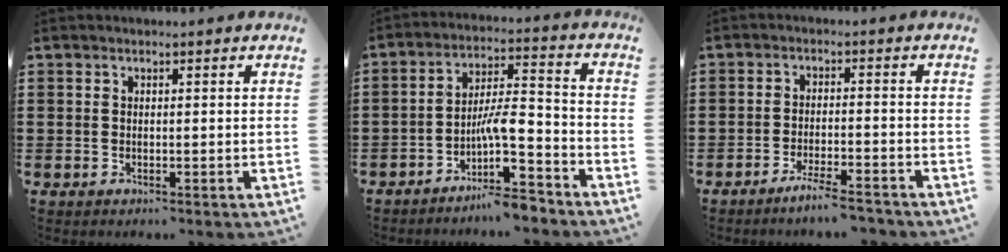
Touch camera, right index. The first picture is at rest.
{"total": 8.6, "force": [-5.6, 2.0, 6.2], "torque": [-0.117, -0.002, -0.107]}
{"total": 4.1, "force": [-3.6, 0.0, 1.9], "torque": [-0.039, -0.006, -0.068]}